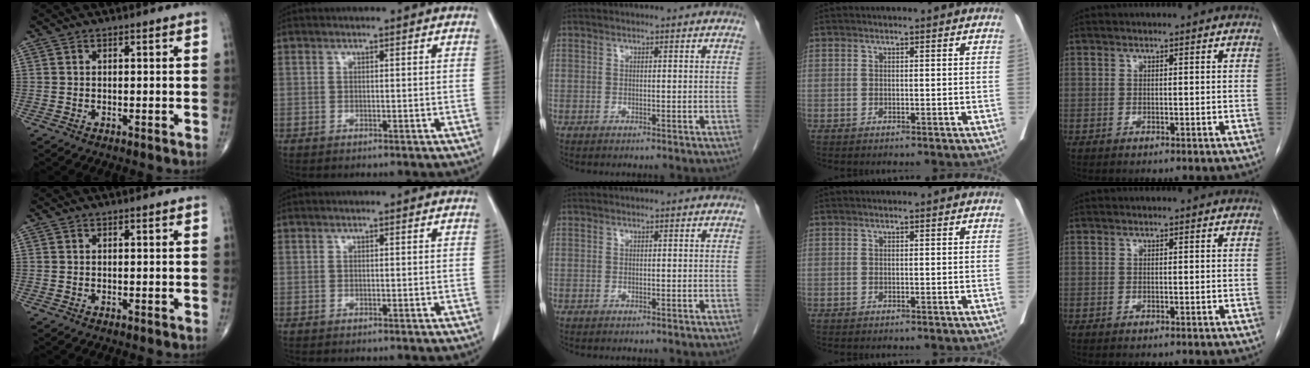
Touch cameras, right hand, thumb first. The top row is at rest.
{}